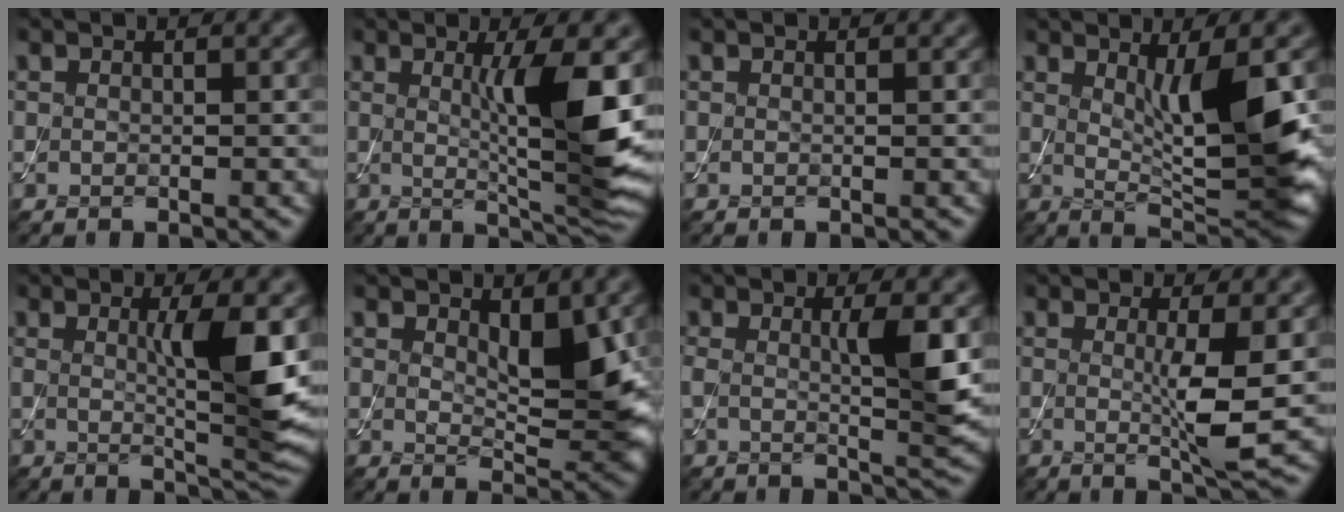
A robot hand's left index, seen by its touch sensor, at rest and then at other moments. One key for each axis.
{"total": 7.9, "fx": 1.0, "fy": 1.2, "fz": 7.8, "tx": -0.118, "ty": -0.015, "tz": 0.023}
{"total": 0.0}
{"total": 7.1, "fx": 1.1, "fy": 1.4, "fz": 6.8, "tx": -0.106, "ty": -0.014, "tz": 0.026}
{"total": 6.1, "fx": 0.8, "fy": 1.0, "fz": 6.0, "tx": -0.095, "ty": -0.010, "tz": 0.018}
{"total": 4.8, "fx": 1.5, "fy": 2.0, "fz": 4.1, "tx": -0.059, "ty": -0.009, "tz": 0.030}
{"total": 4.4, "fx": 0.6, "fy": 0.8, "fz": 4.3, "tx": -0.071, "ty": -0.005, "tz": 0.009}
{"total": 4.0, "fx": 0.0, "fy": 0.4, "fz": 4.0, "tx": -0.071, "ty": -0.012, "tz": 0.001}